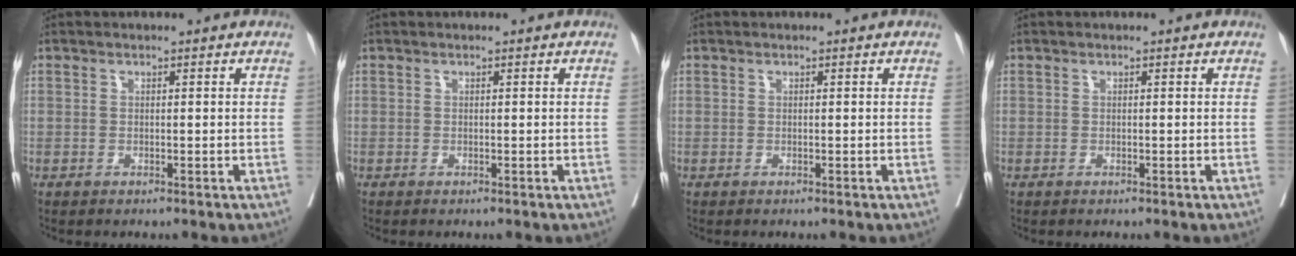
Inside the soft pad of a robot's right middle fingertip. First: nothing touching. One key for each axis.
{"total": 0.0}
{"total": 0.0}
{"total": 0.0}